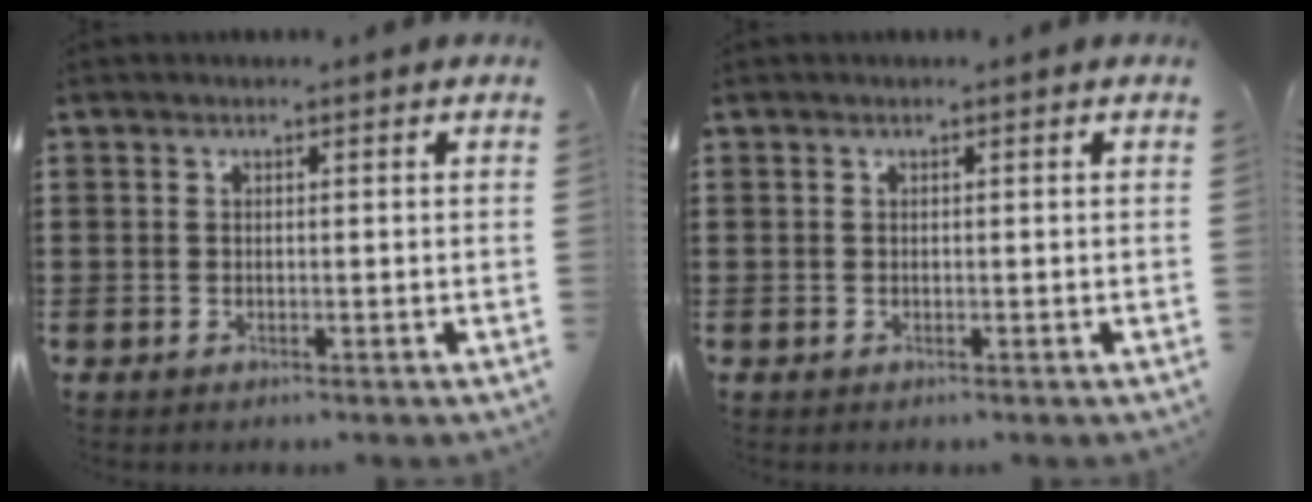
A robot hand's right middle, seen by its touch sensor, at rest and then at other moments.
{"total": 0.0}